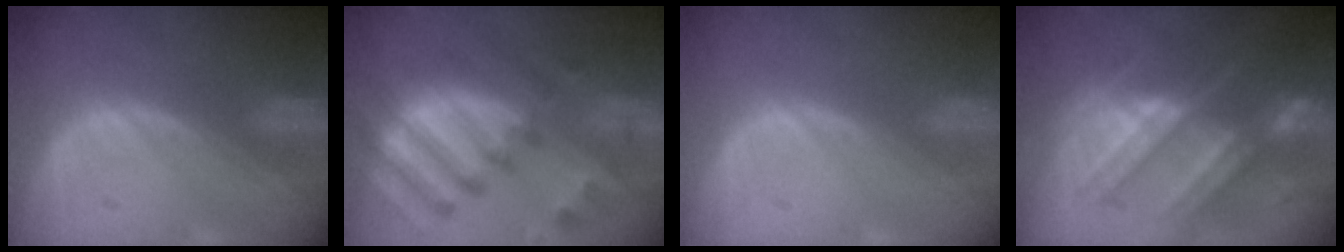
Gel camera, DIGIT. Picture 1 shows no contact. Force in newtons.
{"total": 12.4, "press": 10.7, "slide": 6.3}
{"total": 0.0}
{"total": 9.3, "press": 9.2, "slide": 1.5}